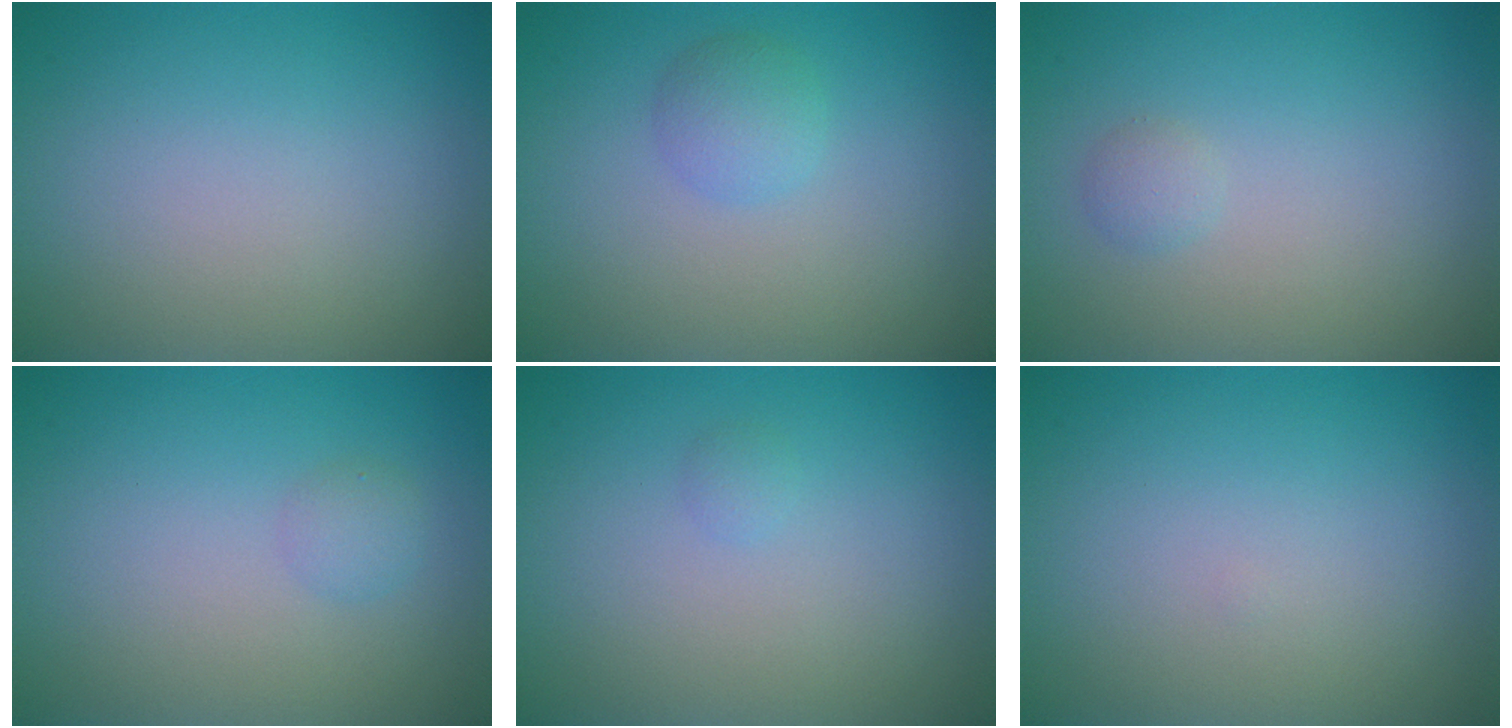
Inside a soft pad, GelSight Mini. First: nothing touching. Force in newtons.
{"total": 1.9, "press": 1.9, "slide": 0.1}
{"total": 0.8, "press": 0.8, "slide": 0.1}
{"total": 1.1, "press": 1.1, "slide": 0.1}
{"total": 0.5, "press": 0.5, "slide": 0.0}
{"total": 0.0}